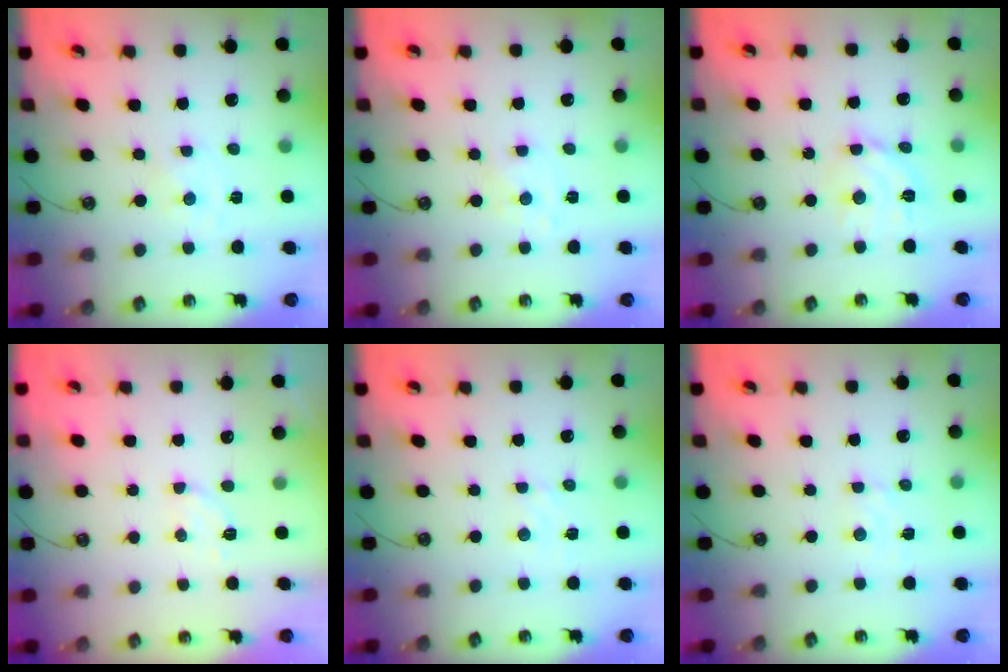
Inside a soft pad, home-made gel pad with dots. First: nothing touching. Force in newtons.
{"total": 2.0, "press": 2.0, "slide": 0.3}
{"total": 10.5, "press": 10.5, "slide": 0.8}
{"total": 4.6, "press": 4.5, "slide": 0.7}
{"total": 1.5, "press": 1.4, "slide": 0.3}
{"total": 3.4, "press": 3.3, "slide": 0.5}